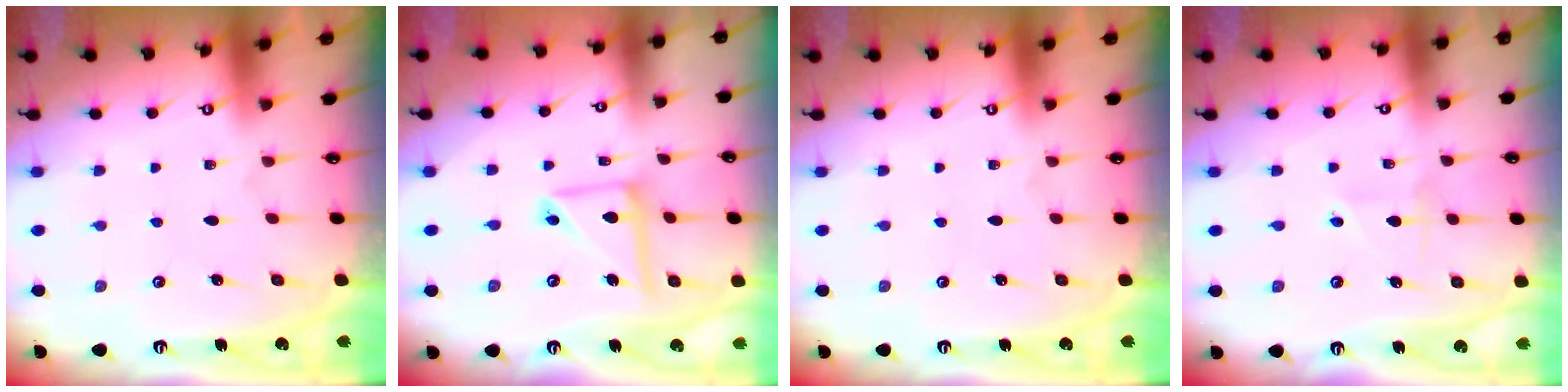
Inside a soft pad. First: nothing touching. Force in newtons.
{"total": 11.2, "press": 11.1, "slide": 1.0}
{"total": 0.0}
{"total": 3.8, "press": 3.6, "slide": 1.2}